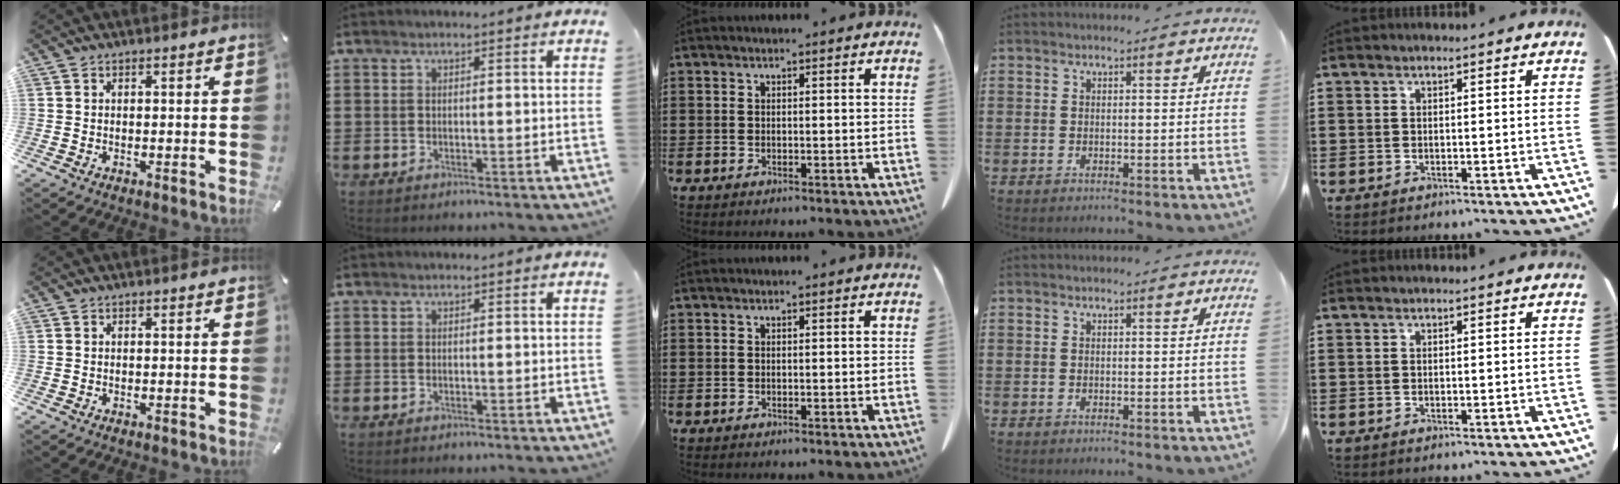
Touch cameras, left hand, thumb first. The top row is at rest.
{}